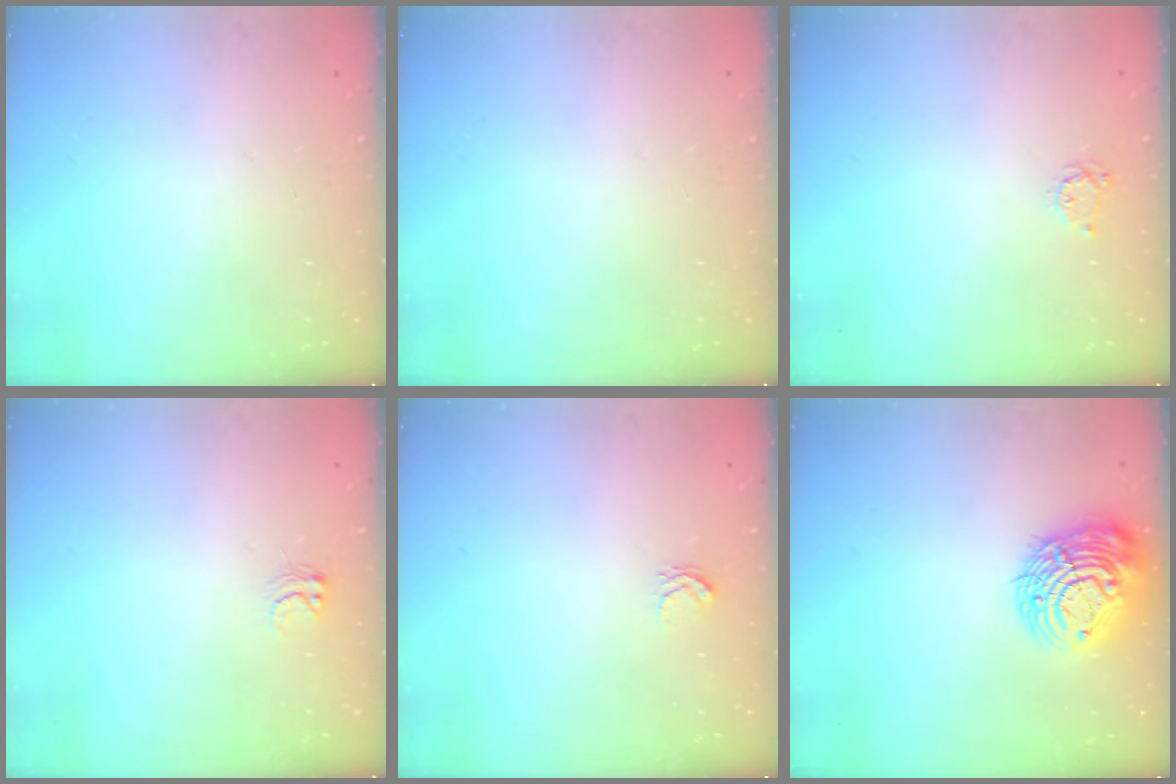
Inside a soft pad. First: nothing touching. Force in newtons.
{"total": 0.0}
{"total": 3.6, "press": 3.5, "slide": 0.5}
{"total": 2.6, "press": 2.6, "slide": 0.2}
{"total": 2.6, "press": 2.6, "slide": 0.2}
{"total": 14.8, "press": 14.7, "slide": 1.5}